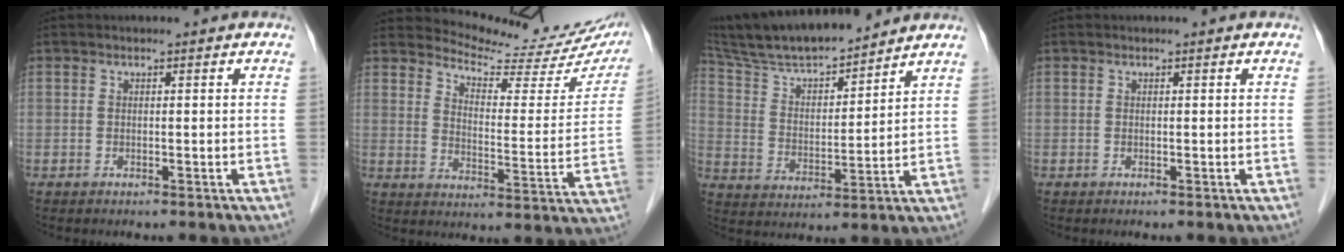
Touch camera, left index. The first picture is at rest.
{"total": 17.3, "force": [16.4, 2.5, 4.9], "torque": [-0.065, -0.066, 0.194]}
{"total": 15.7, "force": [14.1, 2.2, 6.6], "torque": [-0.125, 0.015, 0.251]}
{"total": 0.0}